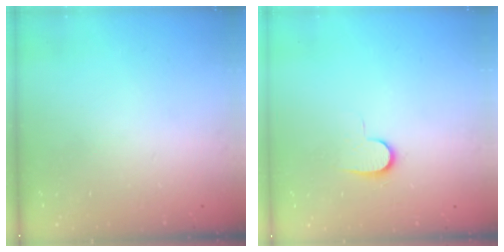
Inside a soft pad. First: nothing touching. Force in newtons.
{"total": 6.4, "press": 6.3, "slide": 0.7}